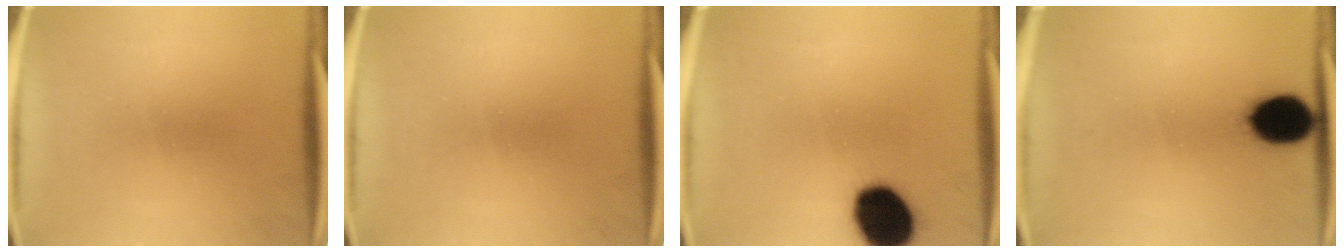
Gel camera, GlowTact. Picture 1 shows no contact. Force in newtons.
{"total": 0.0}
{"total": 17.1}
{"total": 11.3}